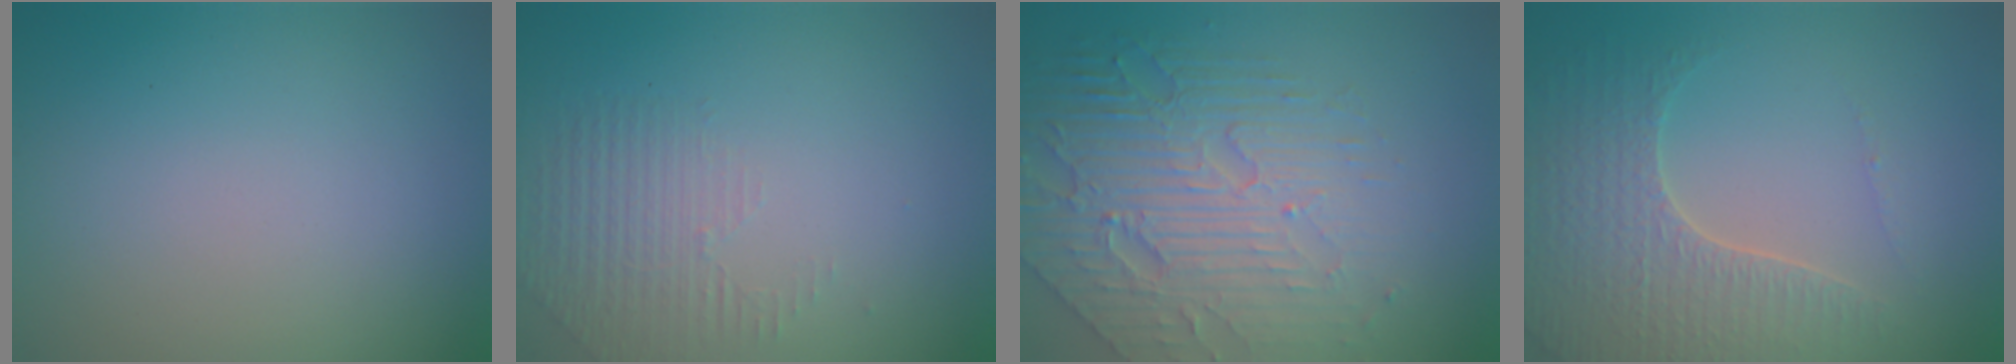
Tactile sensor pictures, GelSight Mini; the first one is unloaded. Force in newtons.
{"total": 1.3, "press": 0.5, "slide": 1.2}
{"total": 7.5, "press": 5.3, "slide": 5.4}
{"total": 4.3, "press": 4.0, "slide": 1.5}